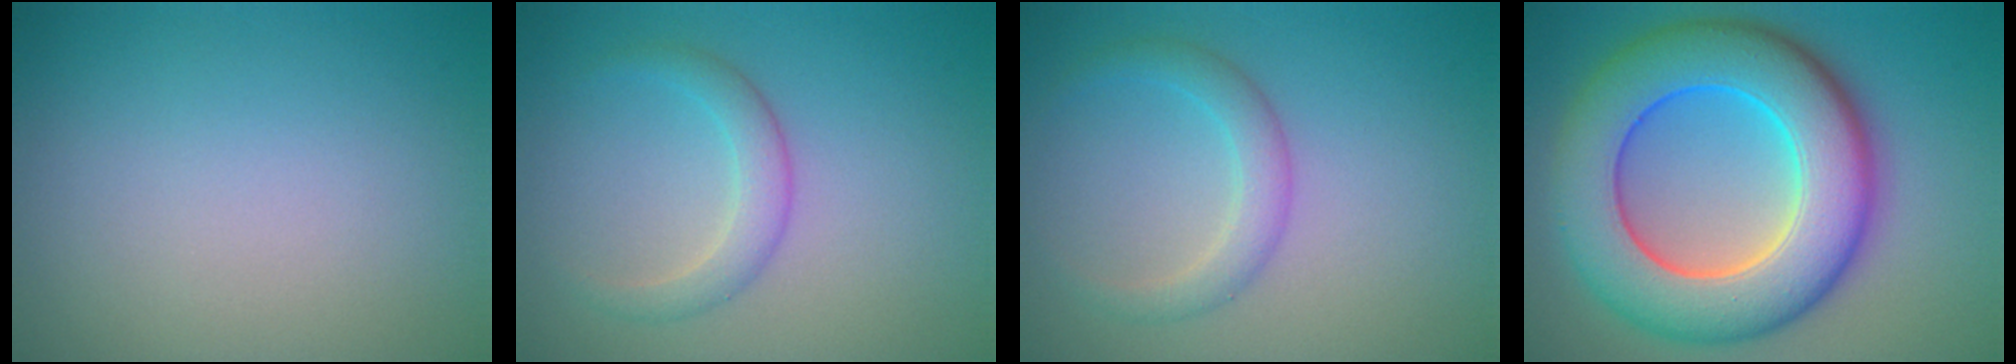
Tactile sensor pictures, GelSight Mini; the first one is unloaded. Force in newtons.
{"total": 2.3, "press": 2.3, "slide": 0.1}
{"total": 2.3, "press": 2.3, "slide": 0.0}
{"total": 11.9, "press": 11.9, "slide": 0.1}